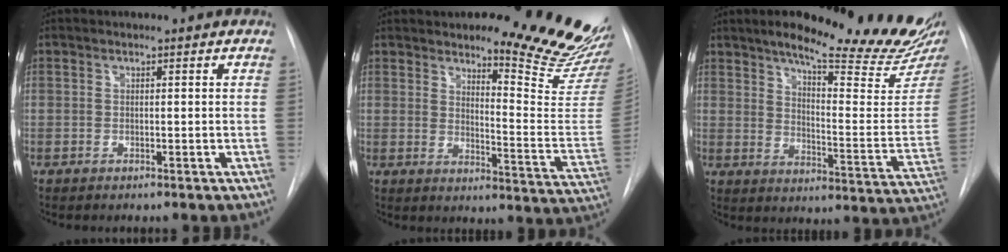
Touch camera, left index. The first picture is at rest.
{"total": 17.6, "force": [15.5, 1.5, 8.2], "torque": [-0.094, -0.125, 0.176]}
{"total": 24.1, "force": [19.8, 2.6, 13.4], "torque": [-0.186, -0.084, 0.246]}